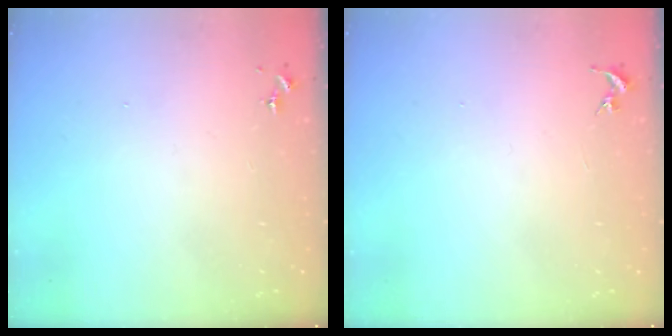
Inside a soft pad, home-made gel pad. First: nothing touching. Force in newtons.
{"total": 0.0}